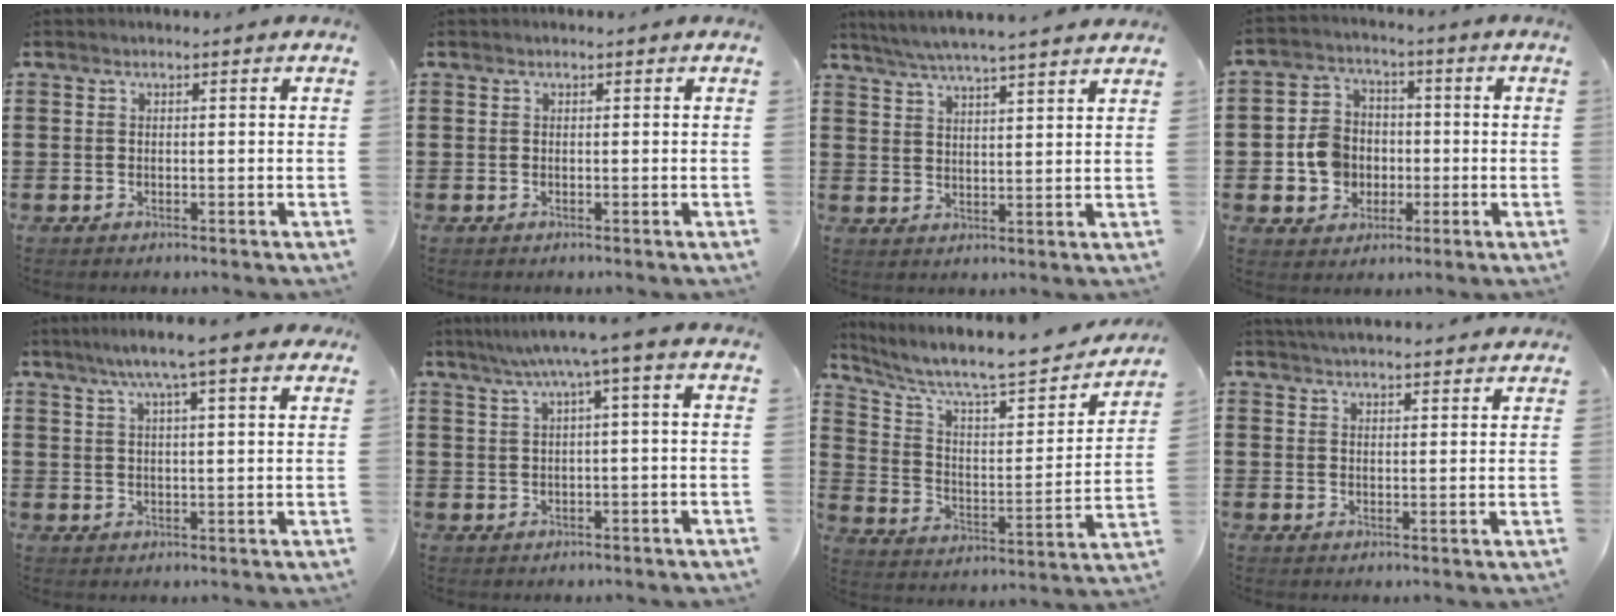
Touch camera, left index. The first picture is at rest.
{"total": 0.0}
{"total": 4.7, "force": [4.4, -0.4, 1.6], "torque": [-0.045, -0.021, 0.077]}
{"total": 6.9, "force": [-0.9, 6.3, 2.8], "torque": [-0.074, 0.019, -0.014]}
{"total": 6.9, "force": [5.1, 0.4, 4.6], "torque": [-0.101, -0.004, 0.088]}
{"total": 4.3, "force": [1.3, -0.6, 4.1], "torque": [-0.080, -0.004, 0.018]}
{"total": 7.9, "force": [6.8, 1.1, 3.9], "torque": [-0.109, -0.052, 0.110]}
{"total": 3.3, "force": [3.2, -0.3, 0.5], "torque": [-0.018, -0.011, 0.061]}